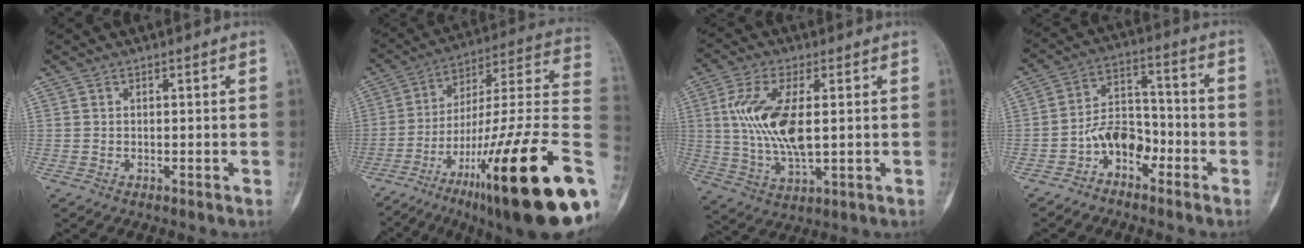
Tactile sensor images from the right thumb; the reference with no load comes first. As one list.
[{"total": 33.8, "force": [-11.8, 6.5, 31.0], "torque": [-0.403, 0.051, -0.185]}, {"total": 12.9, "force": [1.6, 5.3, 11.7], "torque": [-0.246, -0.012, 0.036]}, {"total": 7.9, "force": [-4.1, 5.1, 4.5], "torque": [-0.059, 0.052, -0.085]}]